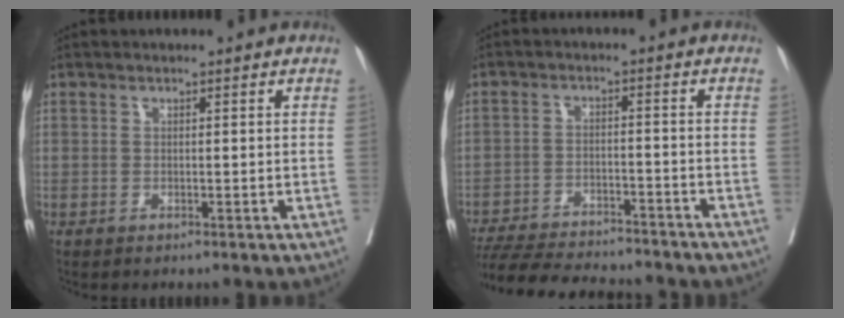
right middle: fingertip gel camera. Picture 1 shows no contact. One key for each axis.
{"total": 18.0, "fx": -16.3, "fy": 2.8, "fz": 6.9, "tx": -0.143, "ty": -0.024, "tz": -0.235}